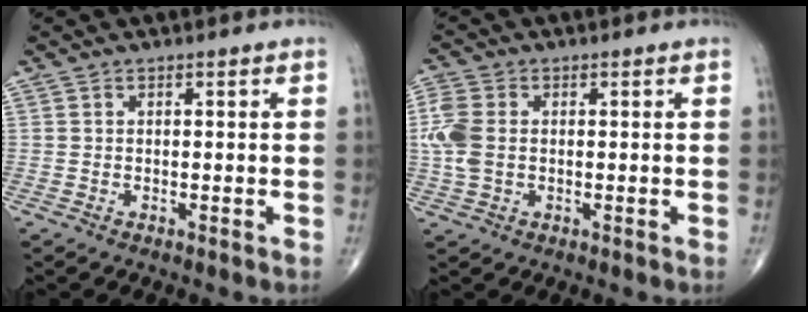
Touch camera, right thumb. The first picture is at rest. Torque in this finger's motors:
{"motor_torque": [0.13, 0.10, 0.65, 0.28, 0.08]}